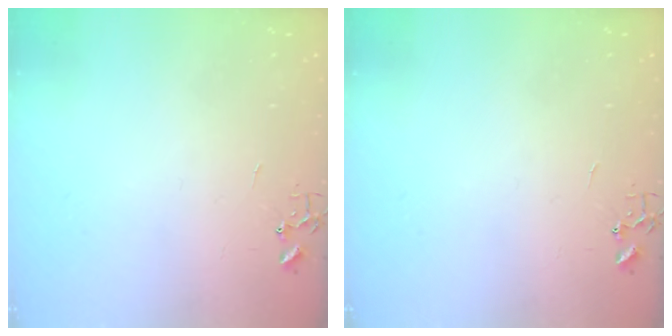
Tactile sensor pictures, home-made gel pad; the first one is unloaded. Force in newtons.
{"total": 0.0}